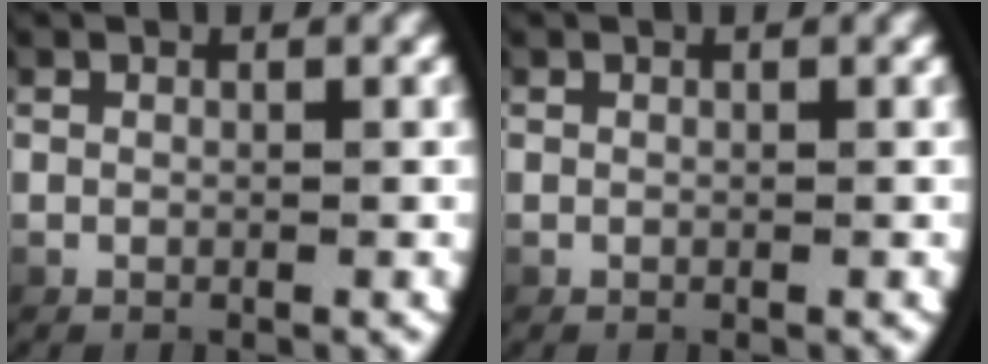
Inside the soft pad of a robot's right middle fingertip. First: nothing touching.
{"total": 0.0}